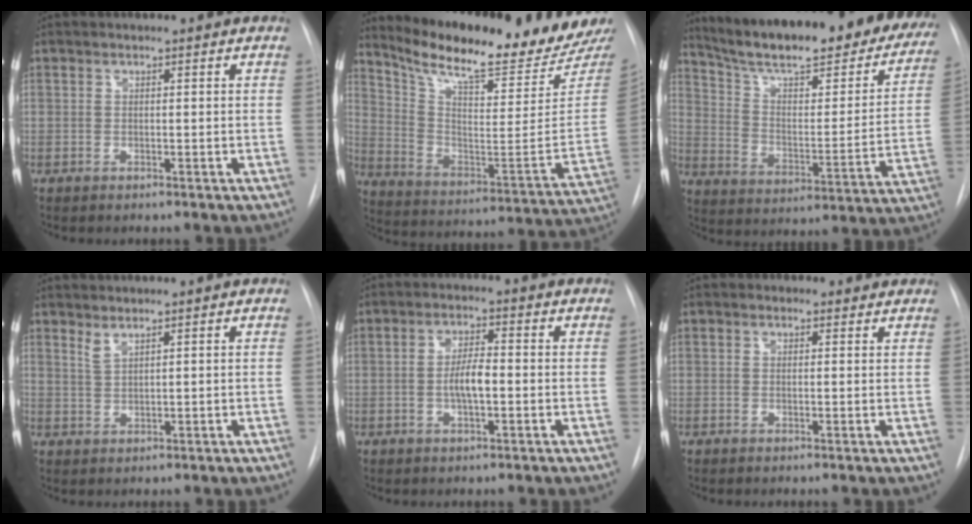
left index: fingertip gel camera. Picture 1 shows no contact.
{"total": 22.8, "force": [20.4, 1.2, 10.2], "torque": [-0.177, -0.080, 0.302]}
{"total": 30.4, "force": [25.7, 7.0, 14.6], "torque": [-0.223, -0.049, 0.338]}
{"total": 1.7, "force": [1.4, 0.0, 0.9], "torque": [-0.022, -0.007, 0.032]}
{"total": 4.2, "force": [-0.7, 1.1, 4.0], "torque": [-0.080, 0.003, -0.013]}
{"total": 1.5, "force": [1.0, 1.1, 0.2], "torque": [-0.002, 0.008, 0.009]}